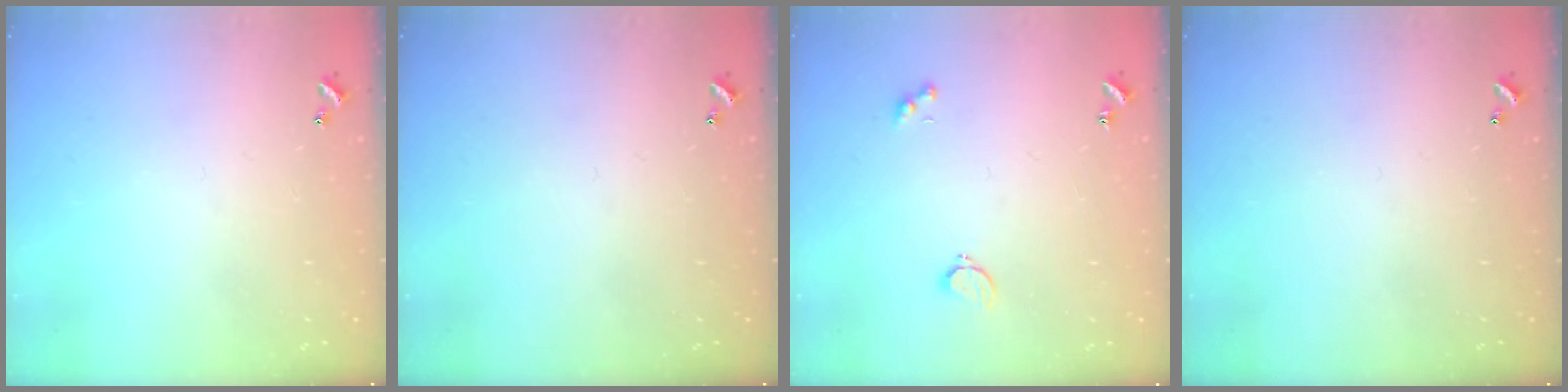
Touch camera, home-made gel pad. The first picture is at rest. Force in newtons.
{"total": 0.0}
{"total": 0.8, "press": 0.7, "slide": 0.4}
{"total": 0.0}